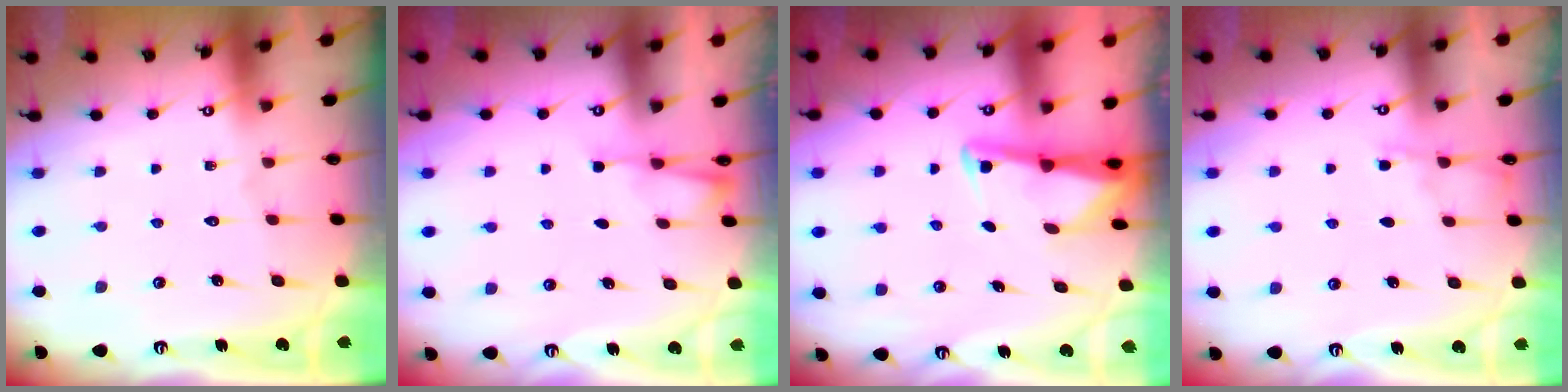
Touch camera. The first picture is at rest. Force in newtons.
{"total": 2.3, "press": 2.2, "slide": 0.4}
{"total": 3.0, "press": 3.0, "slide": 0.4}
{"total": 2.5, "press": 2.5, "slide": 0.4}